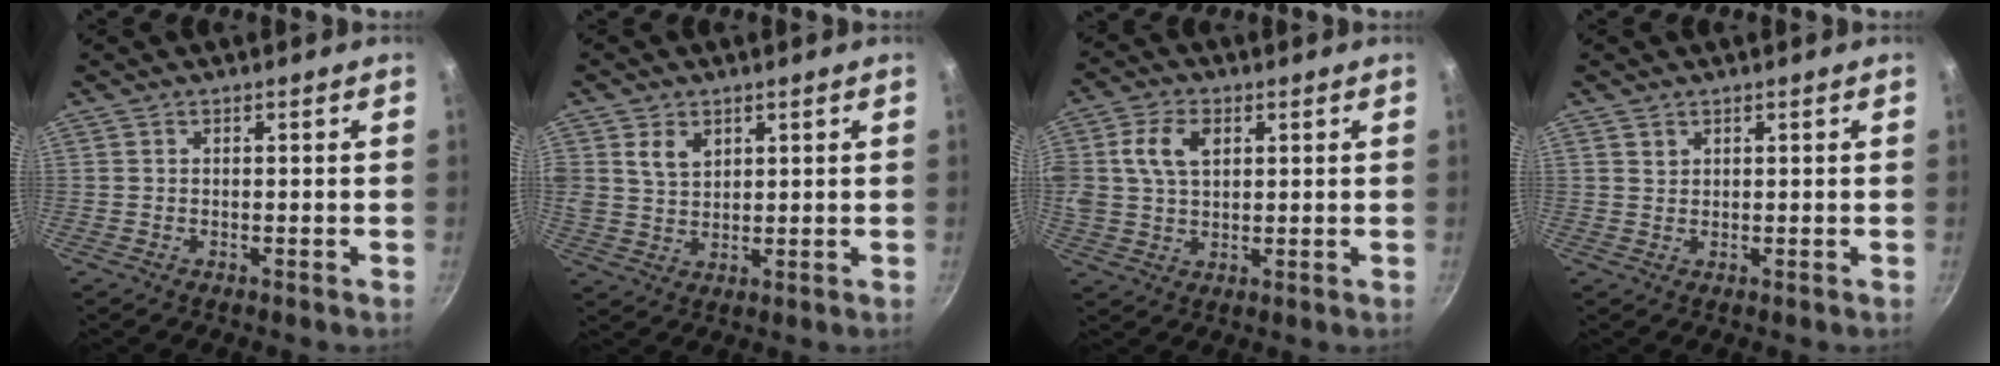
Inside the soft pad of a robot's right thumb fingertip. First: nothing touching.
{"total": 5.1, "force": [2.3, 3.7, 2.8], "torque": [-0.039, -0.010, 0.047]}
{"total": 9.6, "force": [2.7, 6.3, 6.6], "torque": [-0.120, 0.010, 0.045]}
{"total": 1.2, "force": [0.8, 0.9, 0.4], "torque": [-0.004, 0.000, 0.014]}